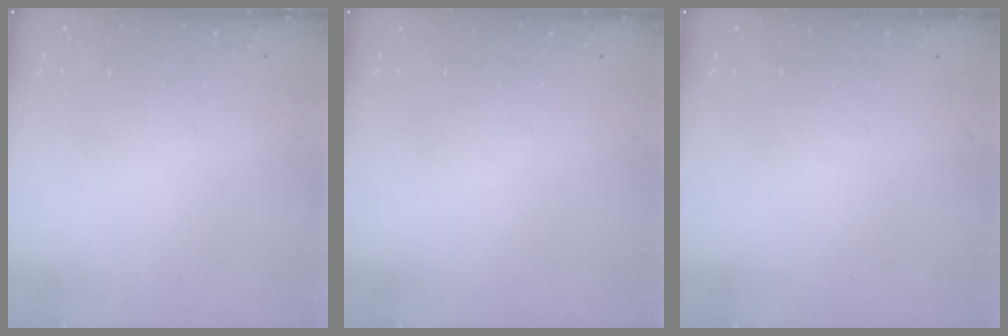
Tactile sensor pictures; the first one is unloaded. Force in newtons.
{"total": 0.0}
{"total": 0.0}